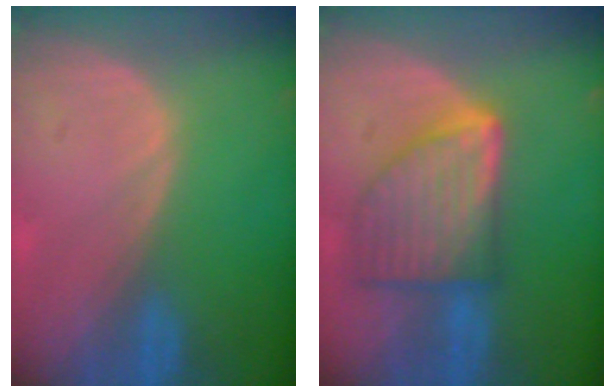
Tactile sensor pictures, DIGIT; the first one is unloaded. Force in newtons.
{"total": 9.1, "press": 9.1, "slide": 0.6}